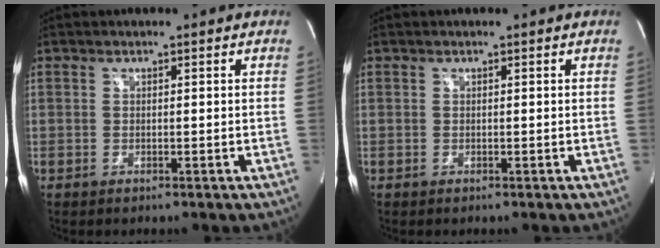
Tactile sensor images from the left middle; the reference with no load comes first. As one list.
[{"total": 0.0}]